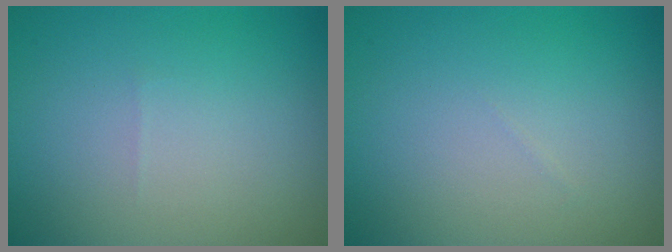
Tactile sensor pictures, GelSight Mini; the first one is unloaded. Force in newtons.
{"total": 0.0}